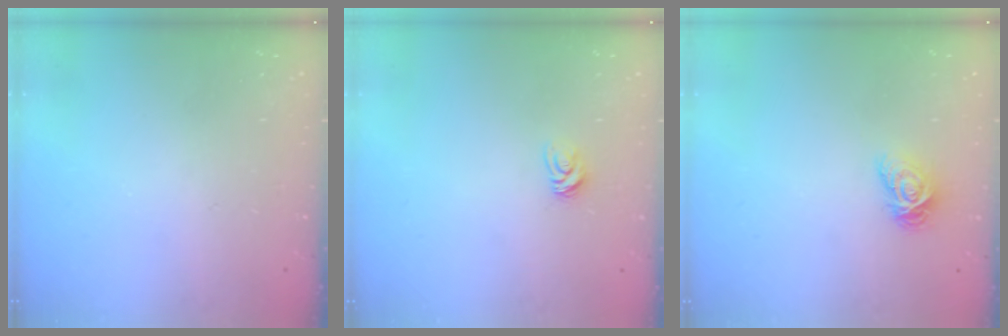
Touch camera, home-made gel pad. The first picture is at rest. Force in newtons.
{"total": 4.5, "press": 4.5, "slide": 0.3}
{"total": 5.7, "press": 5.7, "slide": 0.2}